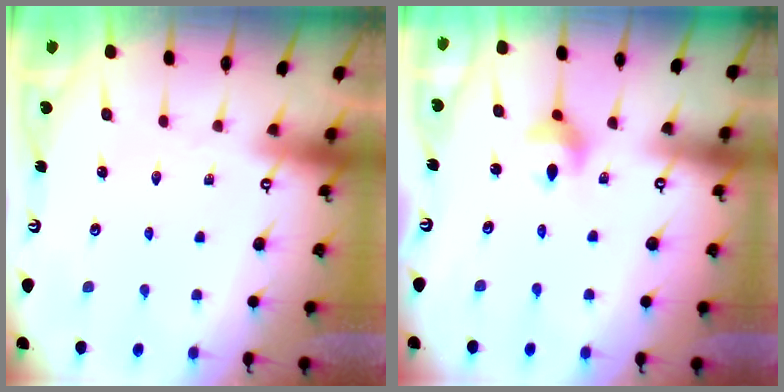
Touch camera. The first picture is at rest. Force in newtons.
{"total": 7.2, "press": 6.9, "slide": 2.0}